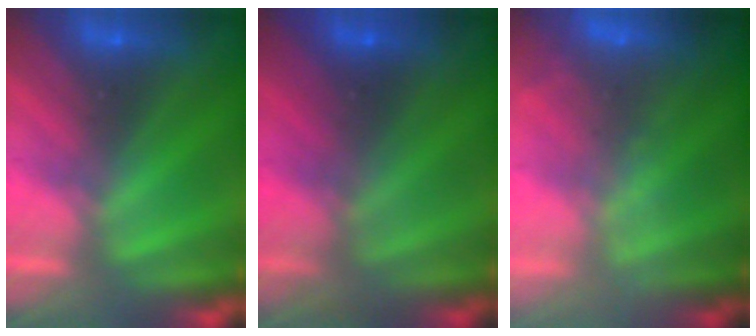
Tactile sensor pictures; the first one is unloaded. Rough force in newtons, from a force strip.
{"total": 1.7}
{"total": 7.7}